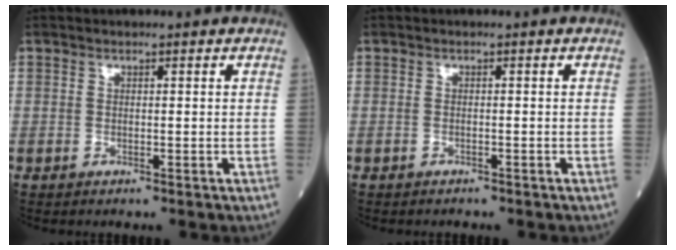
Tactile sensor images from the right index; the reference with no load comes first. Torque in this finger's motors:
{"motor_torque": [-0.36, -0.31, 0.01, 0.00]}